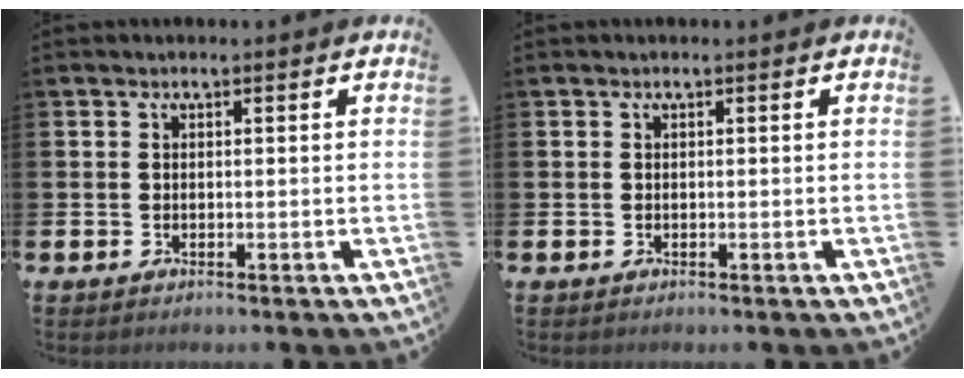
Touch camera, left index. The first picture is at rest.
{"total": 0.0}